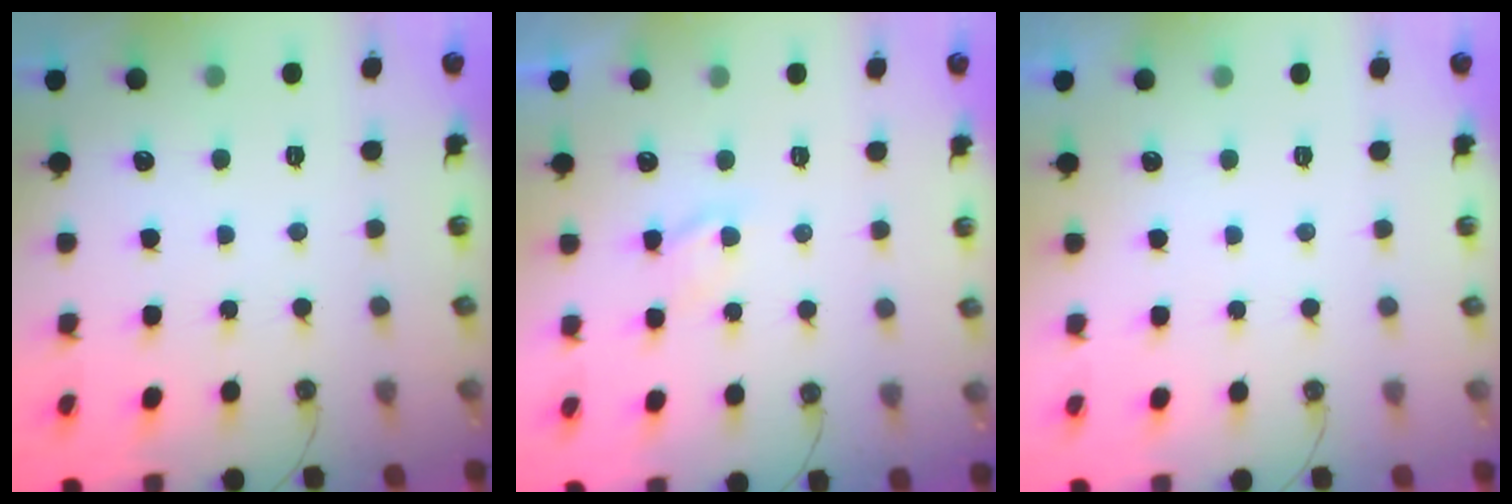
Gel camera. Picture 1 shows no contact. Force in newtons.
{"total": 3.9, "press": 3.8, "slide": 0.5}
{"total": 0.0}